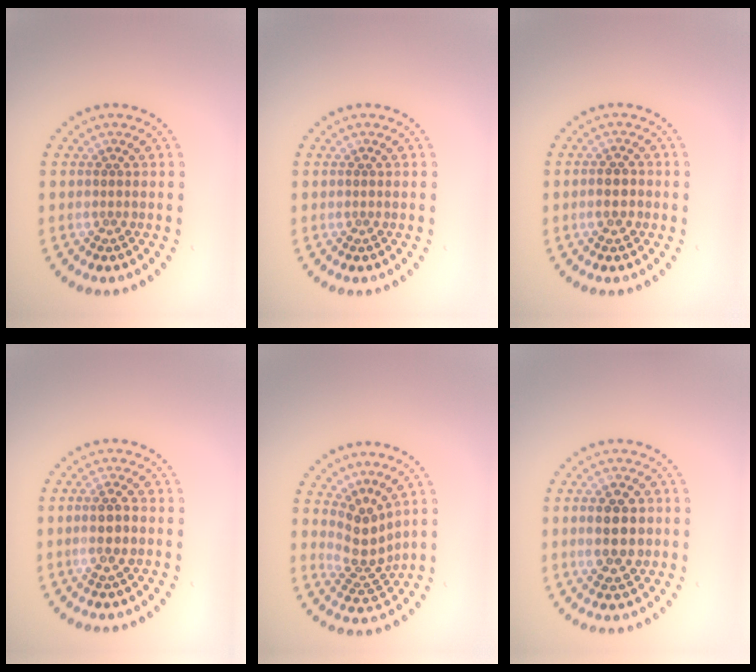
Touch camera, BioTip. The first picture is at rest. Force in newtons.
{"total": 0.0}
{"total": 2.0, "press": 1.9, "slide": 0.5}
{"total": 2.5, "press": 2.4, "slide": 0.8}
{"total": 3.3, "press": 2.7, "slide": 1.9}
{"total": 4.1, "press": 4.1, "slide": 0.2}